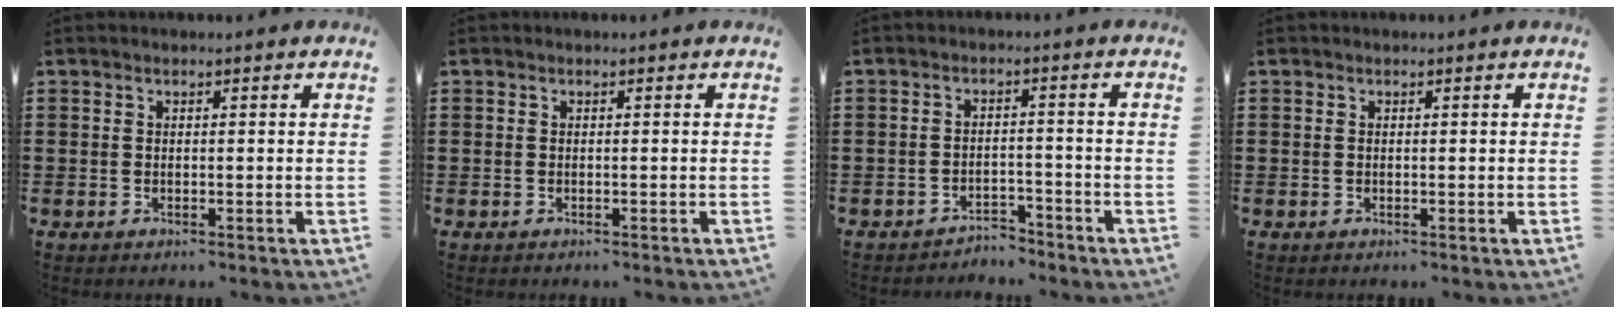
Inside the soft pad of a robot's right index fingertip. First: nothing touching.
{"total": 0.0}
{"total": 3.0, "force": [-3.0, 0.4, 0.2], "torque": [-0.011, 0.000, -0.062]}
{"total": 0.0}